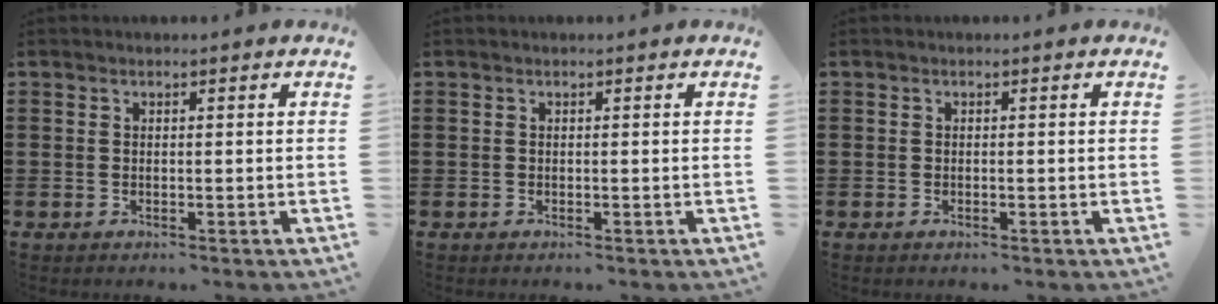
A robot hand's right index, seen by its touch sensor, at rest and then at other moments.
{"total": 0.0}
{"total": 0.0}